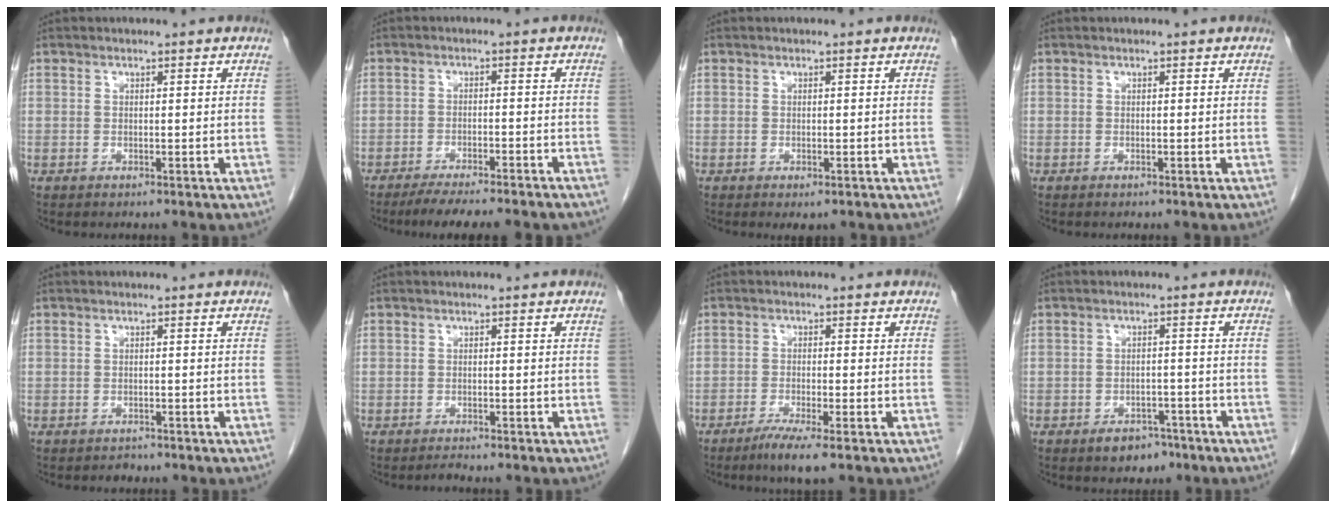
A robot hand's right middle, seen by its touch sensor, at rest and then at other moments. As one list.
[{"total": 11.1, "force": [-9.6, 0.6, 5.5], "torque": [-0.063, -0.014, -0.136]}, {"total": 1.3, "force": [-0.7, 0.5, 1.0], "torque": [-0.009, -0.003, -0.004]}, {"total": 0.0}, {"total": 1.0, "force": [-0.9, 0.5, 0.0], "torque": [-0.004, 0.001, -0.014]}, {"total": 0.7, "force": [-0.7, -0.1, 0.1], "torque": [-0.004, -0.002, -0.009]}, {"total": 4.4, "force": [-2.8, 0.0, 3.4], "torque": [-0.060, -0.012, -0.052]}, {"total": 3.8, "force": [-2.6, 2.3, 1.5], "torque": [-0.016, 0.007, -0.030]}]